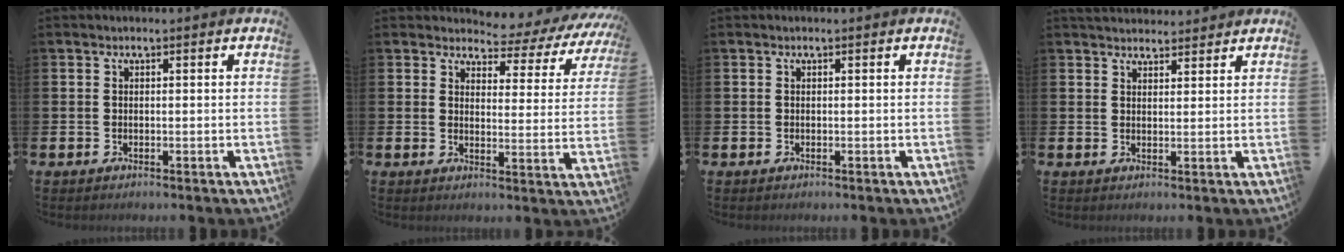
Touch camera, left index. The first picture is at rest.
{"total": 3.9, "force": [3.5, 1.5, 0.5], "torque": [-0.016, -0.044, 0.050]}
{"total": 0.0}
{"total": 3.2, "force": [3.0, 0.8, 0.0], "torque": [0.000, -0.014, 0.055]}